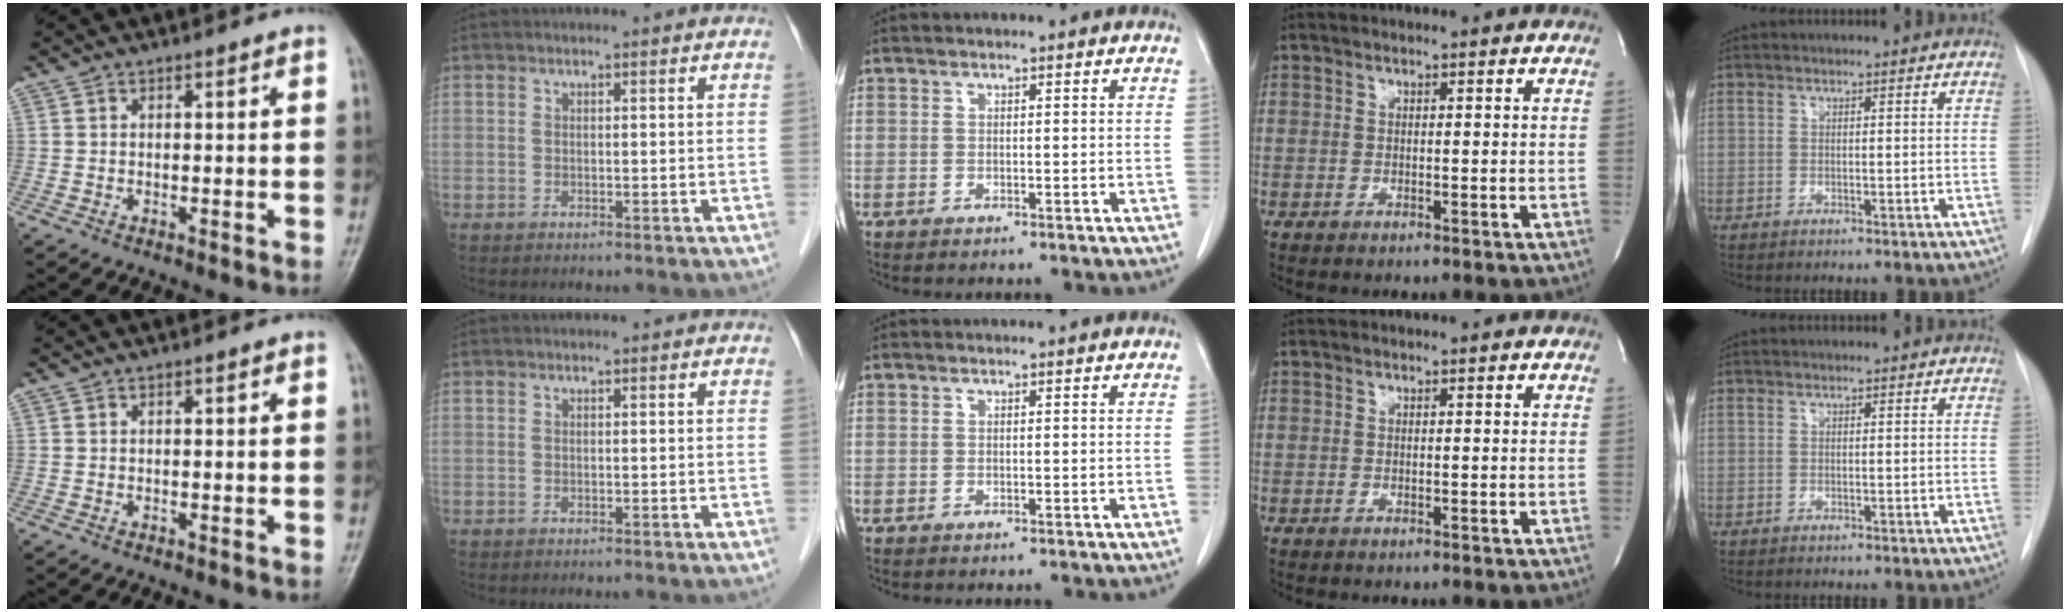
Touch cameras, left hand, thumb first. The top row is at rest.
{}